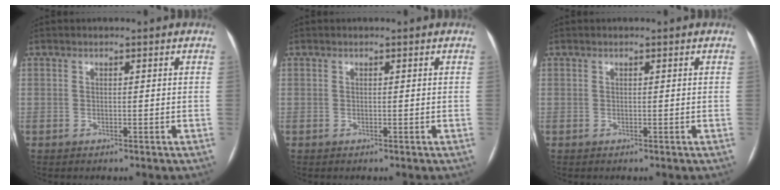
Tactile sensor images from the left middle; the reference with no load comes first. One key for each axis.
{"total": 0.0}
{"total": 0.0}